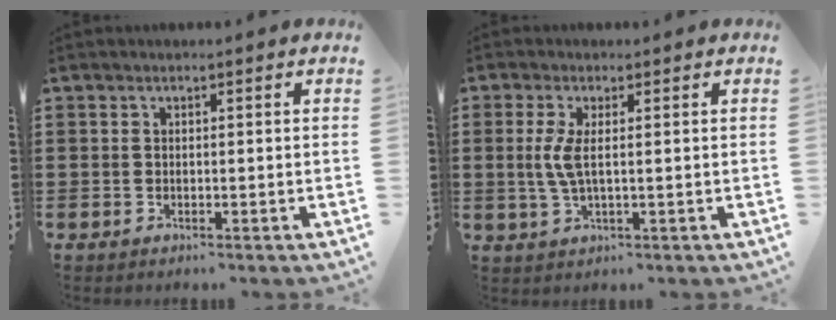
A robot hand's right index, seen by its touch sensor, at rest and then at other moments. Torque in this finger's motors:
{"motor_torque": [0.51, -0.21, 0.43, 0.12]}